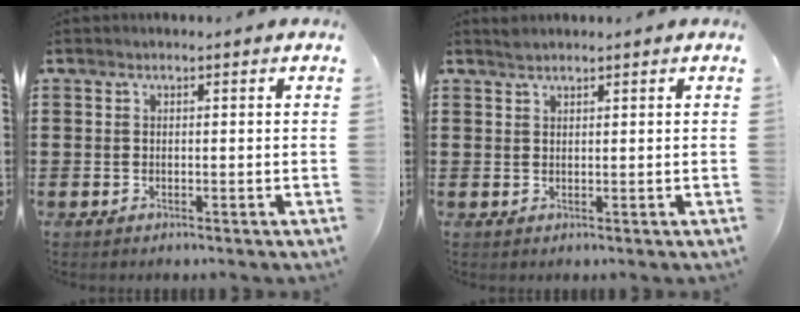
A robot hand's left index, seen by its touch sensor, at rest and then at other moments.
{"total": 1.2, "force": [1.1, 0.1, 0.3], "torque": [-0.008, -0.001, 0.021]}